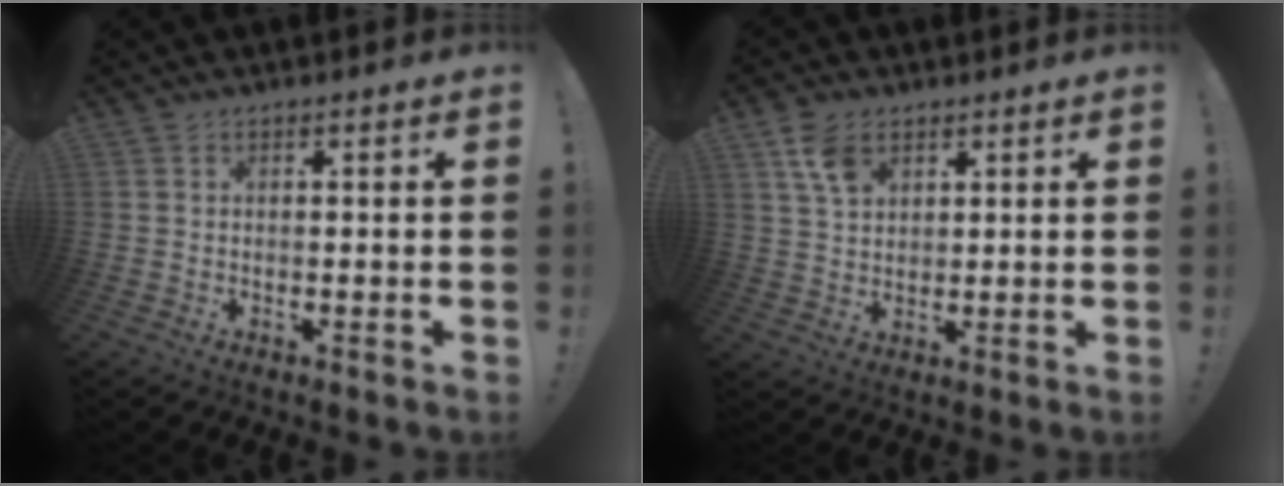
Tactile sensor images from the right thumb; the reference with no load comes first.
{"total": 7.4, "force": [4.1, 4.6, 4.1], "torque": [-0.068, -0.012, 0.079]}